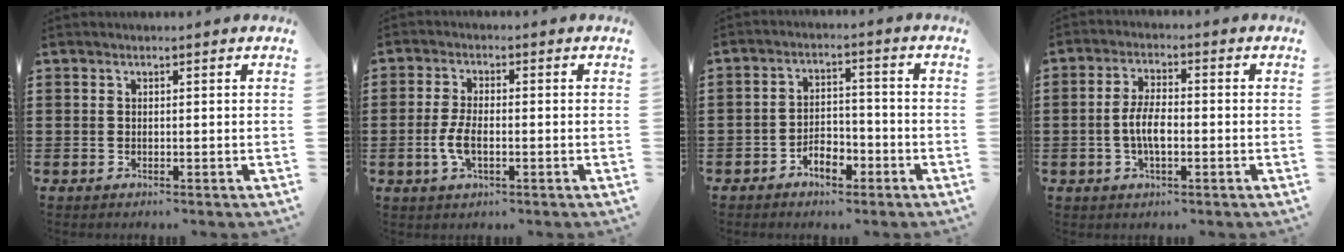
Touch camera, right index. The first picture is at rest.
{"total": 4.0, "force": [-1.2, 1.5, 3.5], "torque": [-0.083, -0.005, -0.027]}
{"total": 4.4, "force": [-3.1, 2.3, 2.2], "torque": [-0.039, 0.013, -0.059]}
{"total": 5.5, "force": [-1.2, 2.3, 4.8], "torque": [-0.113, -0.002, -0.029]}